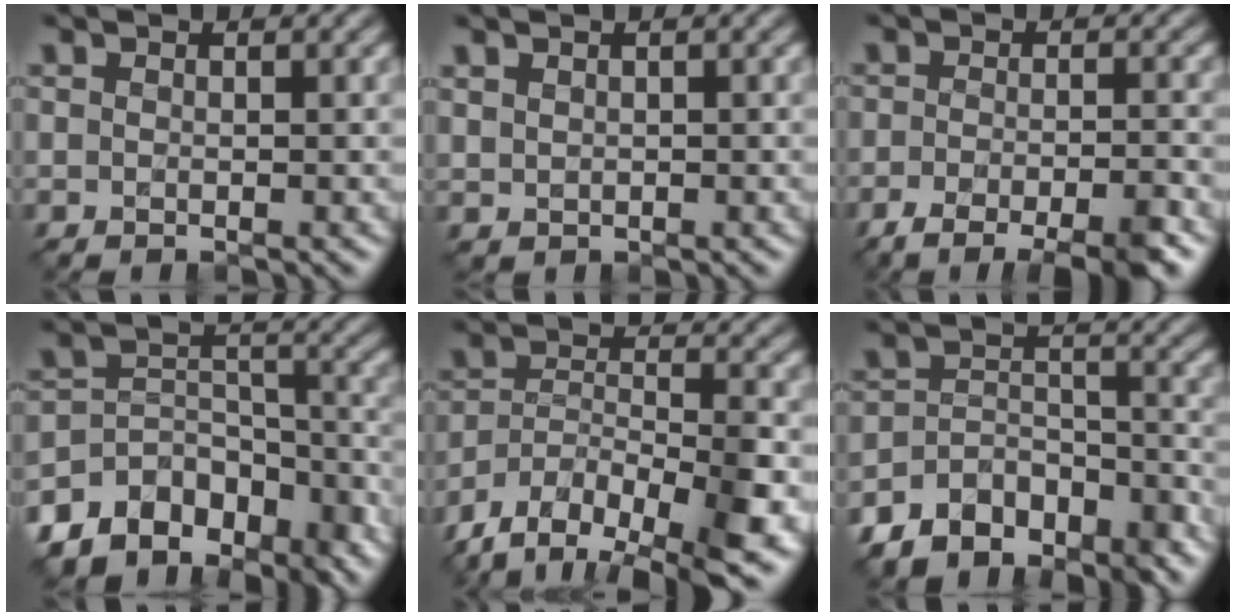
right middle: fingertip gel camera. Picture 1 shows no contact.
{"total": 0.8, "force": [0.5, 0.5, 0.2], "torque": [-0.003, -0.002, 0.015]}
{"total": 6.7, "force": [-4.6, 1.6, 4.6], "torque": [-0.071, -0.012, -0.075]}
{"total": 10.5, "force": [-8.4, 5.9, 2.5], "torque": [-0.039, 0.017, -0.130]}
{"total": 11.2, "force": [-7.7, 4.9, 6.6], "torque": [-0.116, -0.007, -0.129]}
{"total": 7.9, "force": [-6.4, 3.9, 2.5], "torque": [-0.039, -0.001, -0.106]}